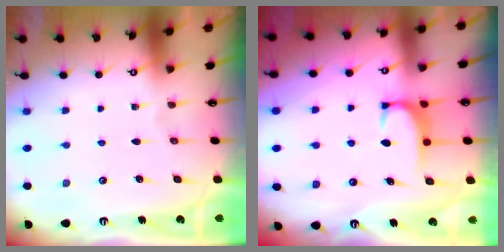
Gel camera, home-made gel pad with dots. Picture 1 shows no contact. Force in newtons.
{"total": 1.7, "press": 1.6, "slide": 0.5}